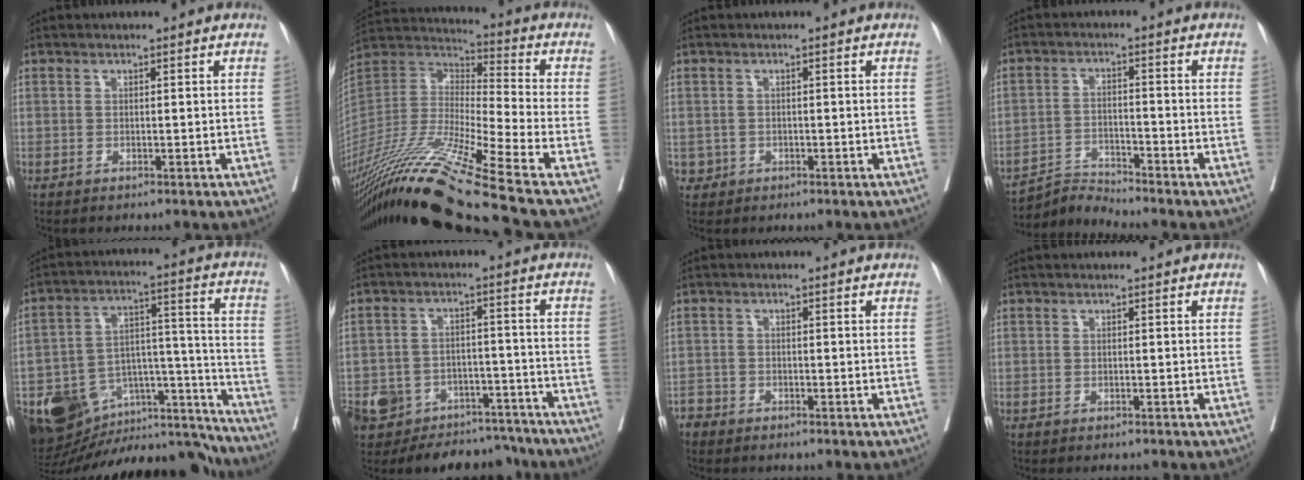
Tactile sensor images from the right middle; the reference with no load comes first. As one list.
[{"total": 24.6, "force": [-18.2, -1.8, 16.4], "torque": [-0.351, -0.041, -0.341]}, {"total": 1.5, "force": [-0.4, 1.4, 0.1], "torque": [0.002, 0.006, -0.003]}, {"total": 4.8, "force": [-4.3, -1.5, -1.4], "torque": [0.018, -0.009, -0.079]}, {"total": 23.5, "force": [-18.8, 9.2, 10.6], "torque": [-0.151, 0.059, -0.280]}, {"total": 15.9, "force": [-12.6, 8.5, 4.5], "torque": [-0.090, 0.019, -0.168]}, {"total": 1.9, "force": [-1.6, 1.0, -0.1], "torque": [-0.001, 0.003, -0.032]}, {"total": 1.3, "force": [-1.2, 0.5, 0.4], "torque": [-0.005, -0.002, -0.014]}]